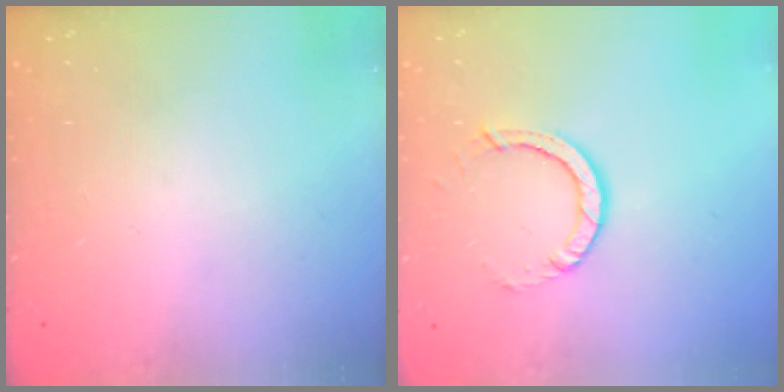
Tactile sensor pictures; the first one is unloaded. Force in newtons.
{"total": 4.5, "press": 4.5, "slide": 0.3}